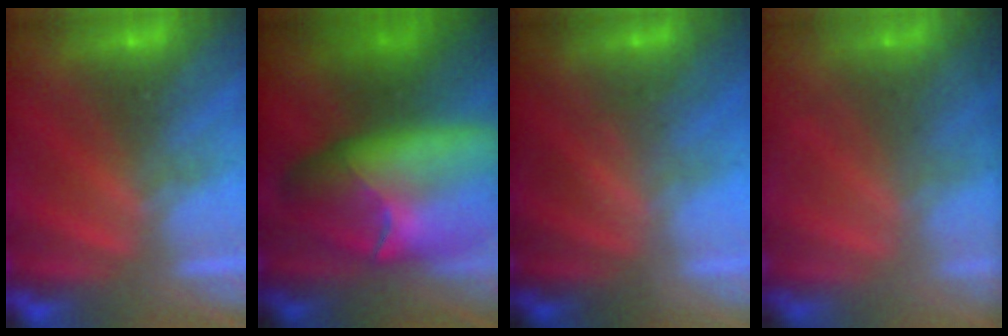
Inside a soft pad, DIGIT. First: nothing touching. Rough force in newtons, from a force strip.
{"total": 8.7}
{"total": 2.0}
{"total": 5.9}